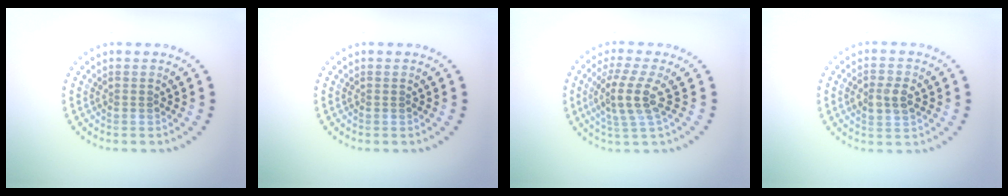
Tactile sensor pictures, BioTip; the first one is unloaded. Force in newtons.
{"total": 0.0}
{"total": 3.6, "press": 3.0, "slide": 2.0}
{"total": 2.4, "press": 2.4, "slide": 0.4}